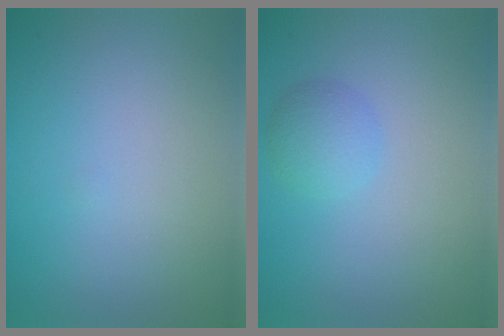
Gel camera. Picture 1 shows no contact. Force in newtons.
{"total": 2.1, "press": 2.1, "slide": 0.2}